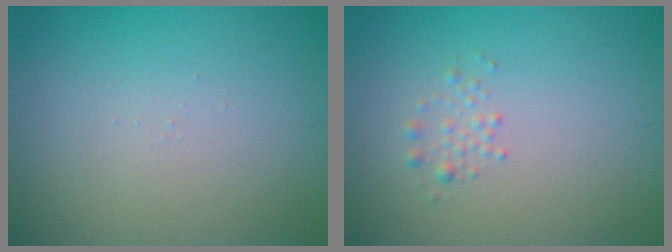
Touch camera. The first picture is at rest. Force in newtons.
{"total": 1.0, "press": 1.0, "slide": 0.0}